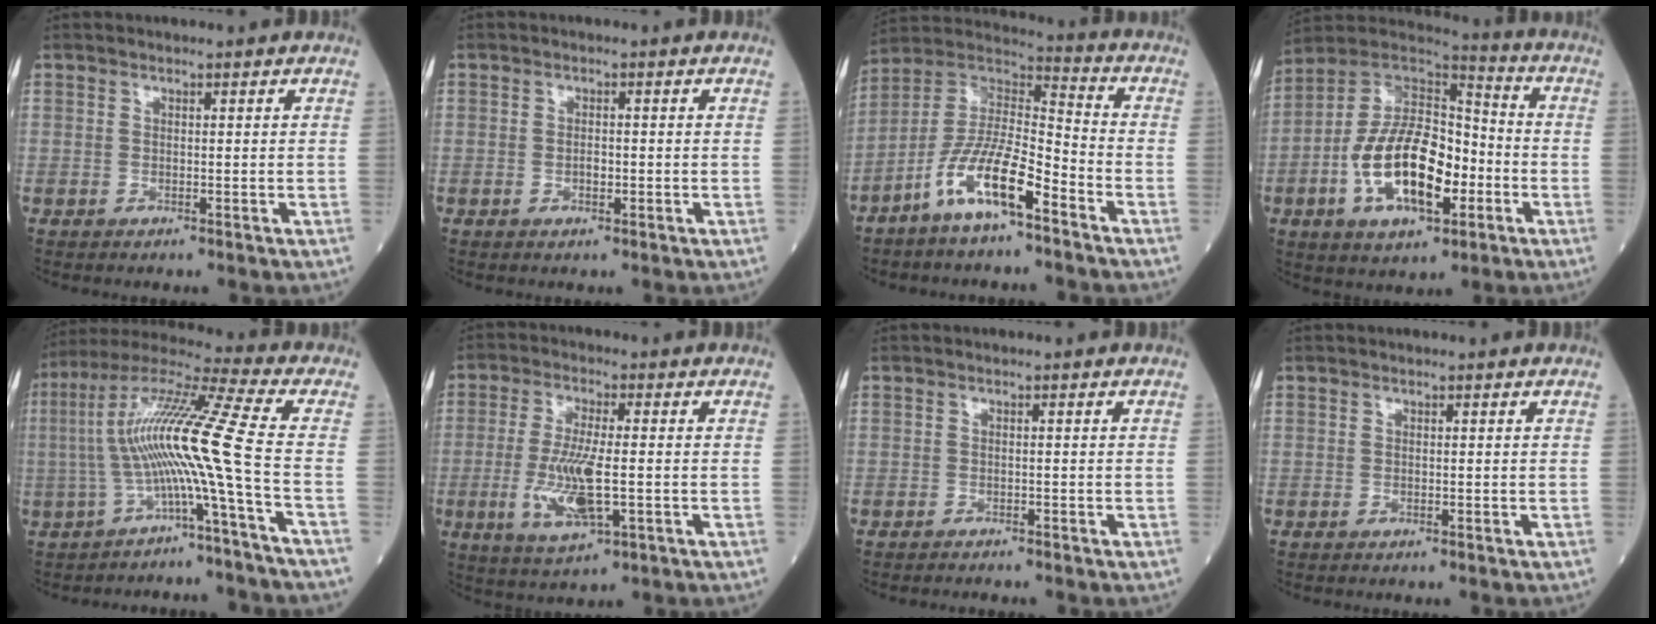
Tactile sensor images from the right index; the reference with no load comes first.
{"total": 1.6, "force": [-0.4, 0.8, 1.3], "torque": [-0.021, 0.002, -0.007]}
{"total": 12.2, "force": [-6.8, 2.5, 9.9], "torque": [-0.193, 0.003, -0.133]}
{"total": 18.2, "force": [-4.8, 8.0, 15.6], "torque": [-0.297, 0.017, -0.083]}
{"total": 13.6, "force": [-3.1, -2.2, 13.1], "torque": [-0.255, 0.030, -0.065]}
{"total": 9.5, "force": [-1.8, 2.1, 9.1], "torque": [-0.190, -0.013, -0.030]}
{"total": 1.1, "force": [-1.1, 0.0, 0.2], "torque": [-0.006, -0.003, -0.015]}
{"total": 0.0}